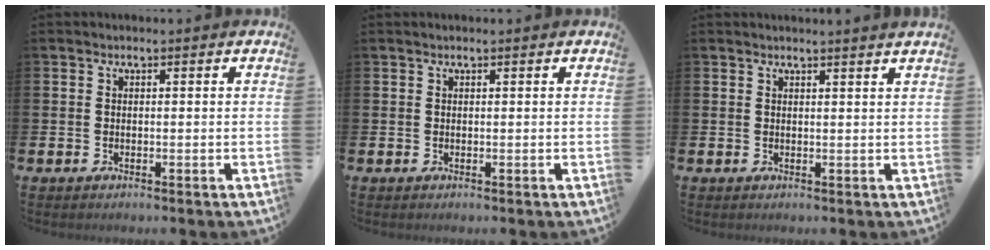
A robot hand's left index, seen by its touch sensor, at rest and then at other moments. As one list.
[{"total": 0.0}, {"total": 1.0, "force": [1.0, -0.3, 0.0], "torque": [0.006, -0.007, 0.017]}]